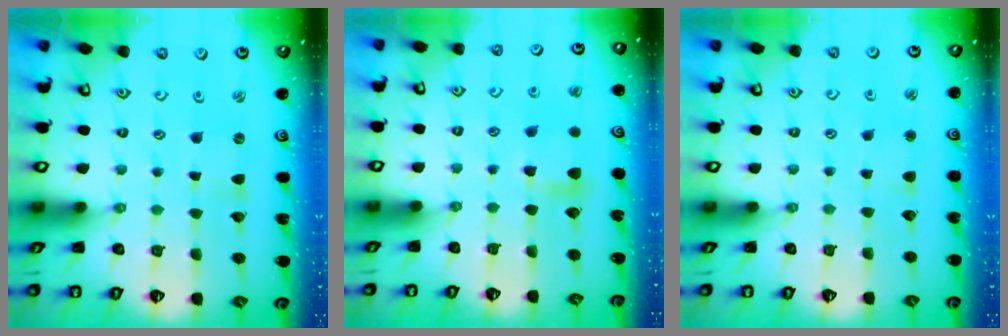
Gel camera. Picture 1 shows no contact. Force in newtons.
{"total": 6.4, "press": 6.4, "slide": 0.6}
{"total": 2.9, "press": 2.9, "slide": 0.4}